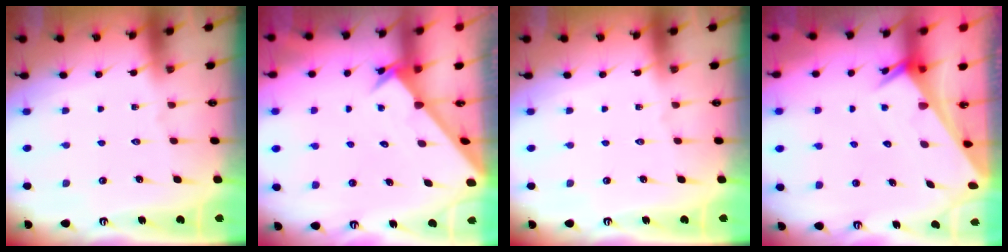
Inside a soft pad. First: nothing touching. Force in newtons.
{"total": 2.4, "press": 2.4, "slide": 0.2}
{"total": 0.0}
{"total": 2.7, "press": 2.7, "slide": 0.1}